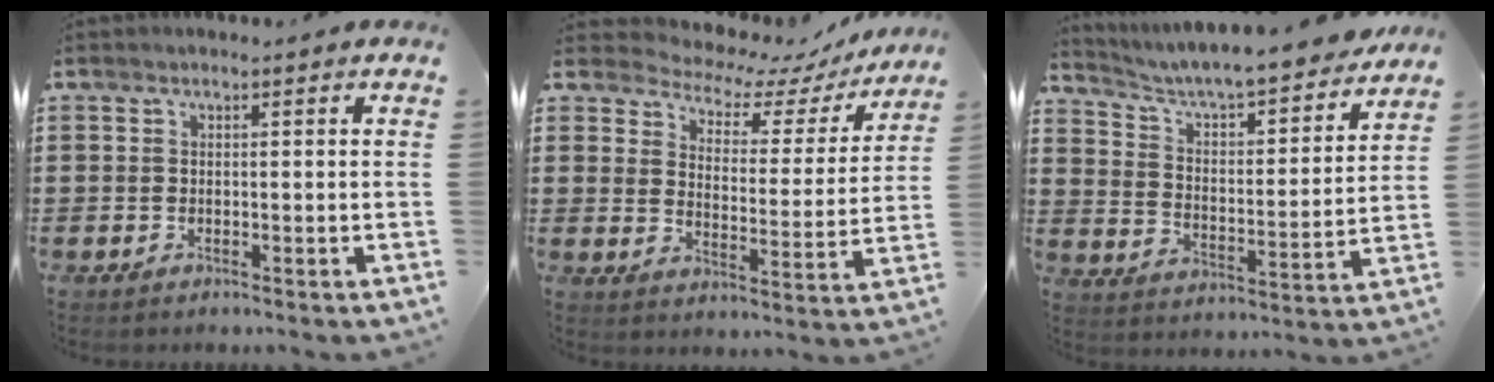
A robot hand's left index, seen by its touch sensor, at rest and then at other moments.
{"total": 4.9, "force": [4.3, 1.7, 1.4], "torque": [-0.047, -0.035, 0.066]}
{"total": 5.2, "force": [4.9, 0.0, 1.8], "torque": [-0.059, -0.046, 0.074]}